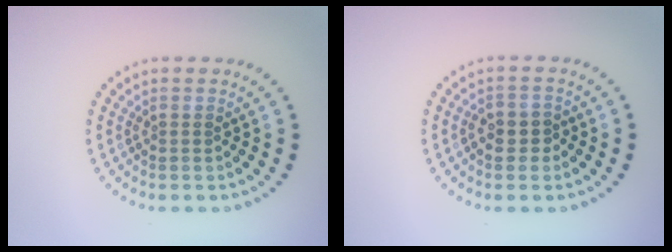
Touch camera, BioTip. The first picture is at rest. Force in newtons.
{"total": 1.9, "press": 1.7, "slide": 0.7}